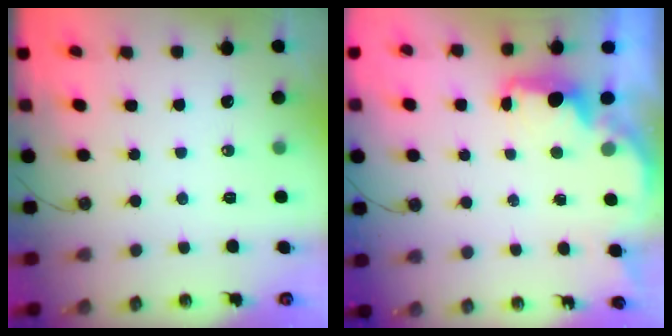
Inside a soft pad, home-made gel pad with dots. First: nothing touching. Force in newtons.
{"total": 2.2, "press": 2.1, "slide": 0.8}